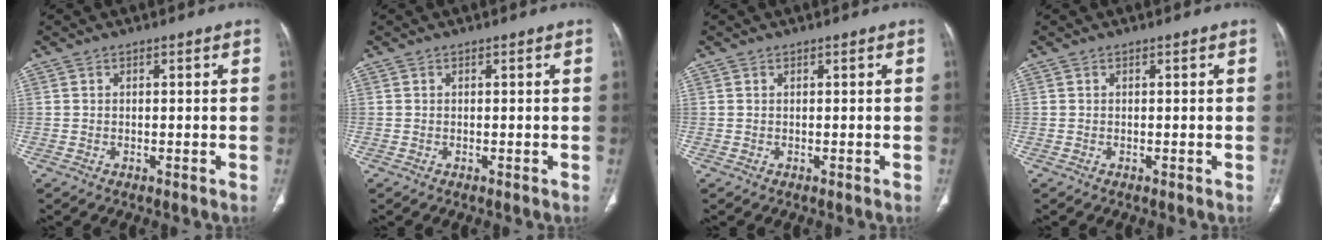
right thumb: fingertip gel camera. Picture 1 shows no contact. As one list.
[{"total": 0.0}, {"total": 0.0}, {"total": 0.0}]